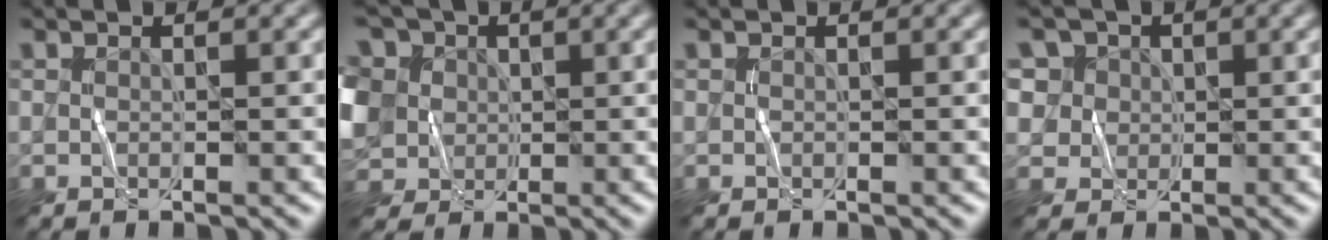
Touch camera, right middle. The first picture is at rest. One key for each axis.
{"total": 10.3, "fx": 2.5, "fy": 8.3, "fz": 5.5, "tx": -0.124, "ty": 0.020, "tz": 0.011}
{"total": 0.0}
{"total": 5.7, "fx": 2.6, "fy": 4.6, "fz": 2.1, "tx": -0.041, "ty": 0.014, "tz": 0.034}